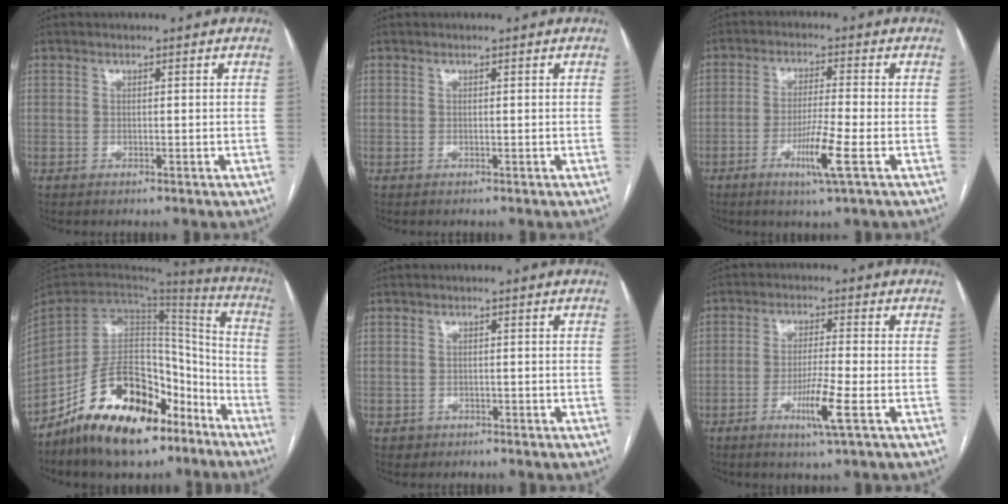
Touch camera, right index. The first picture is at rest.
{"total": 0.0}
{"total": 7.0, "force": [-2.9, -0.5, 6.4], "torque": [-0.121, -0.015, -0.054]}
{"total": 21.3, "force": [-13.8, 10.0, 12.9], "torque": [-0.235, 0.027, -0.233]}
{"total": 1.6, "force": [-0.9, 1.4, -0.1], "torque": [0.001, 0.007, -0.014]}
{"total": 6.5, "force": [-2.7, -0.5, 5.9], "torque": [-0.111, -0.014, -0.050]}